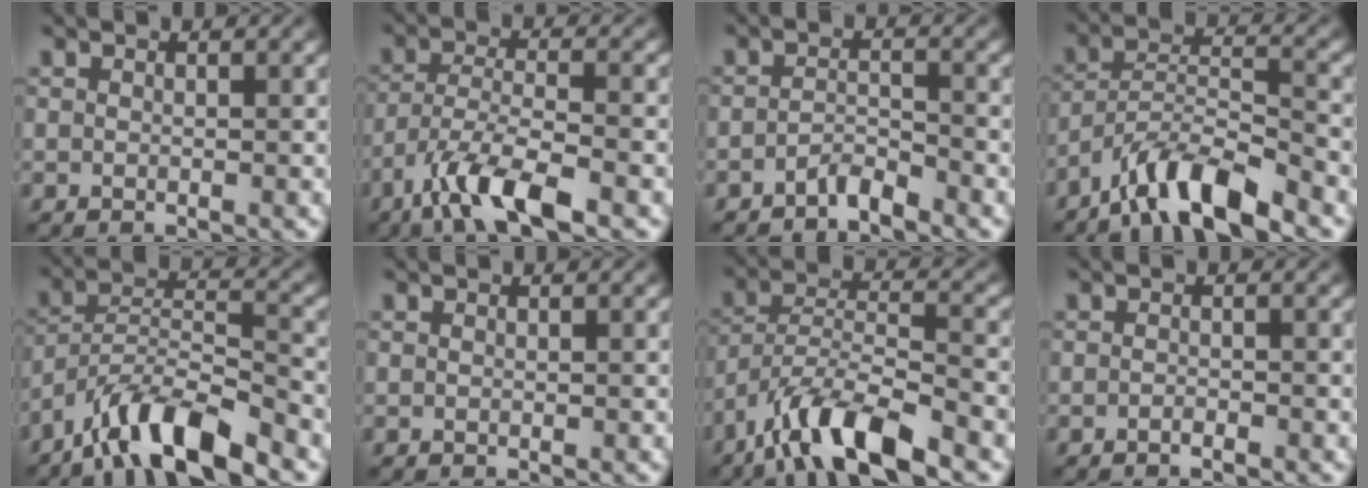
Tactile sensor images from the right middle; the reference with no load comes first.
{"total": 7.0, "force": [-4.5, 1.7, 5.1], "torque": [-0.096, -0.001, -0.089]}
{"total": 1.8, "force": [-1.6, 0.2, 0.8], "torque": [-0.015, 0.008, -0.034]}
{"total": 7.2, "force": [-5.5, 1.3, 4.4], "torque": [-0.074, 0.006, -0.105]}
{"total": 8.0, "force": [-6.0, 1.7, 5.0], "torque": [-0.084, 0.006, -0.115]}
{"total": 0.0}
{"total": 8.6, "force": [-6.1, 1.9, 5.8], "torque": [-0.100, 0.006, -0.117]}
{"total": 0.7, "force": [-0.6, 0.1, 0.4], "torque": [-0.007, 0.002, -0.011]}